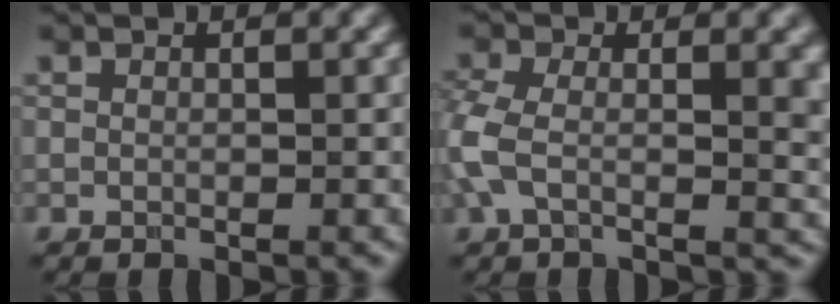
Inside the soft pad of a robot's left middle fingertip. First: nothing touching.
{"total": 7.4, "force": [-0.2, 3.4, 6.6], "torque": [-0.159, -0.008, -0.001]}